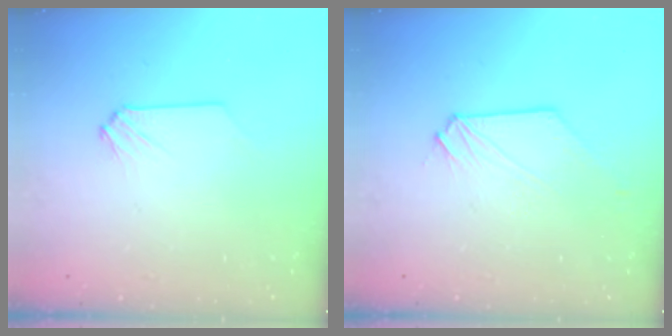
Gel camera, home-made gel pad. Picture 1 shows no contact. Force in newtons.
{"total": 0.5, "press": 0.5, "slide": 0.0}